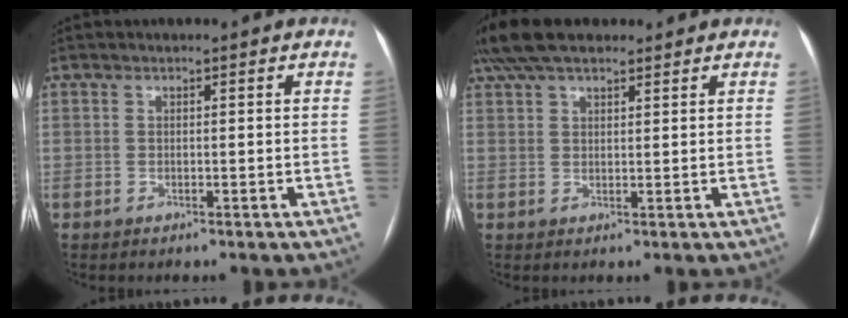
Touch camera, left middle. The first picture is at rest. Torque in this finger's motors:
{"motor_torque": [0.97, -0.98, 0.50, 0.12]}